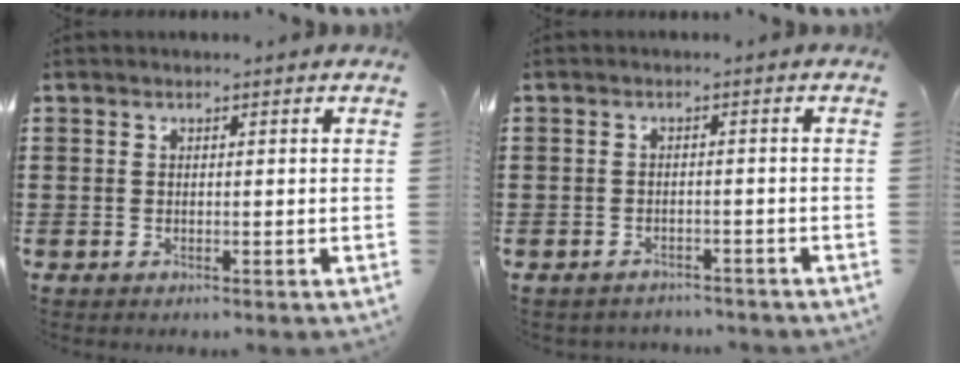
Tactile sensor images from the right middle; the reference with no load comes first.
{"total": 1.8, "force": [-1.7, 0.4, -0.2], "torque": [-0.002, 0.001, -0.040]}